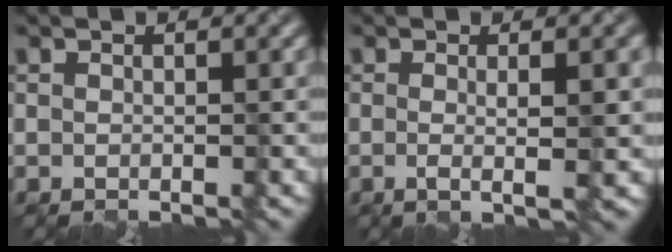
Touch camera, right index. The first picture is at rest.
{"total": 3.8, "force": [0.0, 1.0, 3.7], "torque": [-0.049, 0.003, -0.002]}